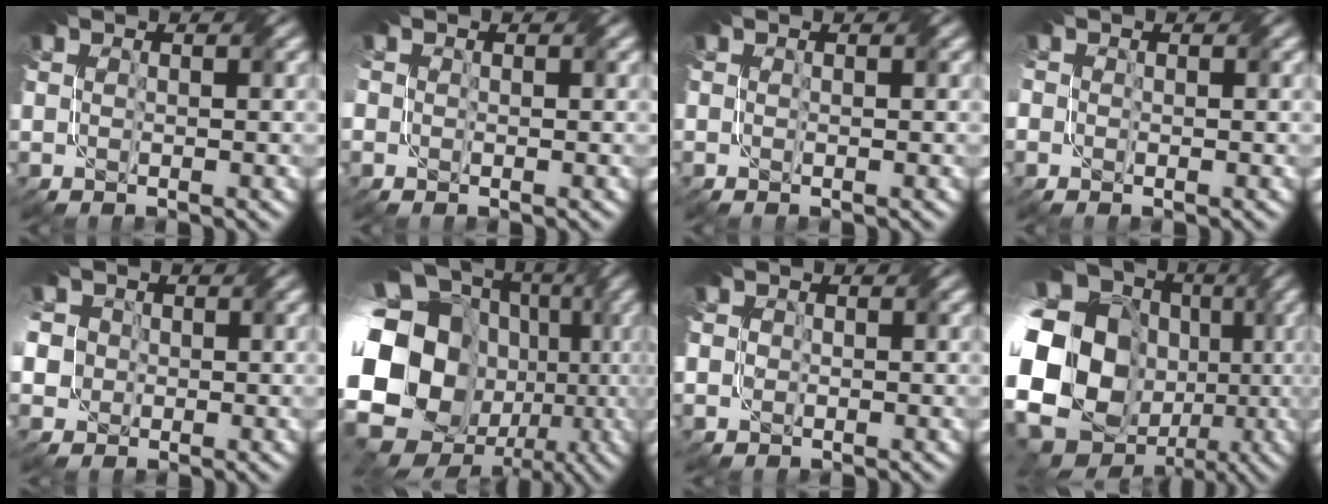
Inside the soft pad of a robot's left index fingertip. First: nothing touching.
{"total": 2.4, "force": [0.6, 2.0, 1.2], "torque": [-0.034, 0.012, 0.001]}
{"total": 0.0}
{"total": 2.7, "force": [0.4, 2.4, 1.3], "torque": [-0.035, 0.011, -0.012]}
{"total": 7.5, "force": [0.8, 6.6, 3.5], "torque": [-0.080, 0.027, -0.023]}
{"total": 20.9, "force": [-1.7, 16.7, 12.4], "torque": [-0.253, -0.018, -0.059]}
{"total": 2.3, "force": [0.7, 2.1, 0.6], "torque": [-0.015, 0.010, 0.005]}
{"total": 22.6, "force": [-1.2, 18.9, 12.3], "torque": [-0.267, -0.010, -0.078]}